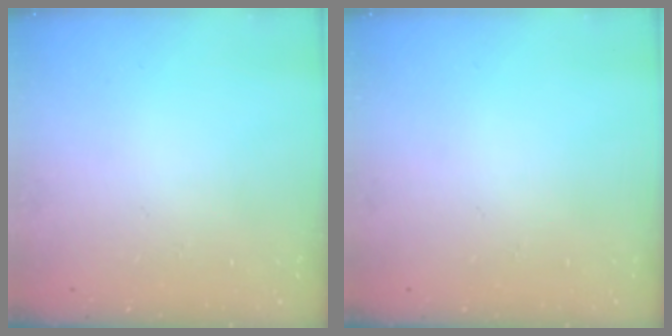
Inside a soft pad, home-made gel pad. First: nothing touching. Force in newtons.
{"total": 0.0}